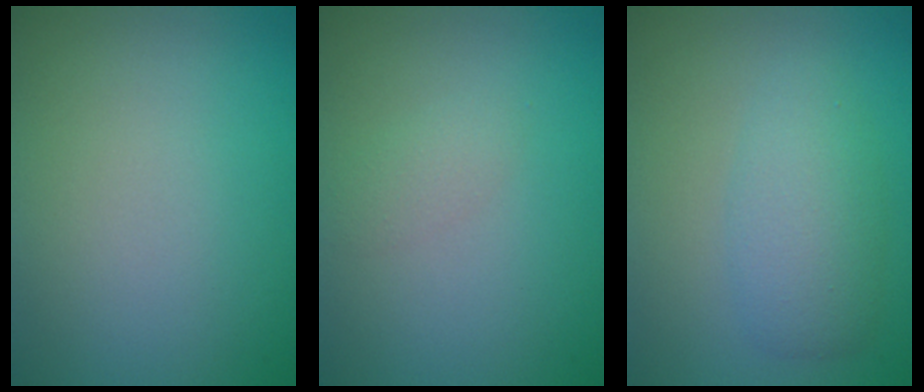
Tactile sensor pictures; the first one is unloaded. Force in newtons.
{"total": 1.1, "press": 1.1, "slide": 0.1}
{"total": 3.3, "press": 3.3, "slide": 0.1}